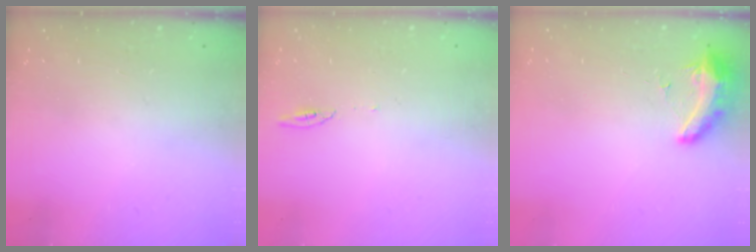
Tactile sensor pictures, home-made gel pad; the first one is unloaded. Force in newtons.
{"total": 3.8, "press": 3.7, "slide": 0.4}
{"total": 16.9, "press": 11.4, "slide": 12.5}